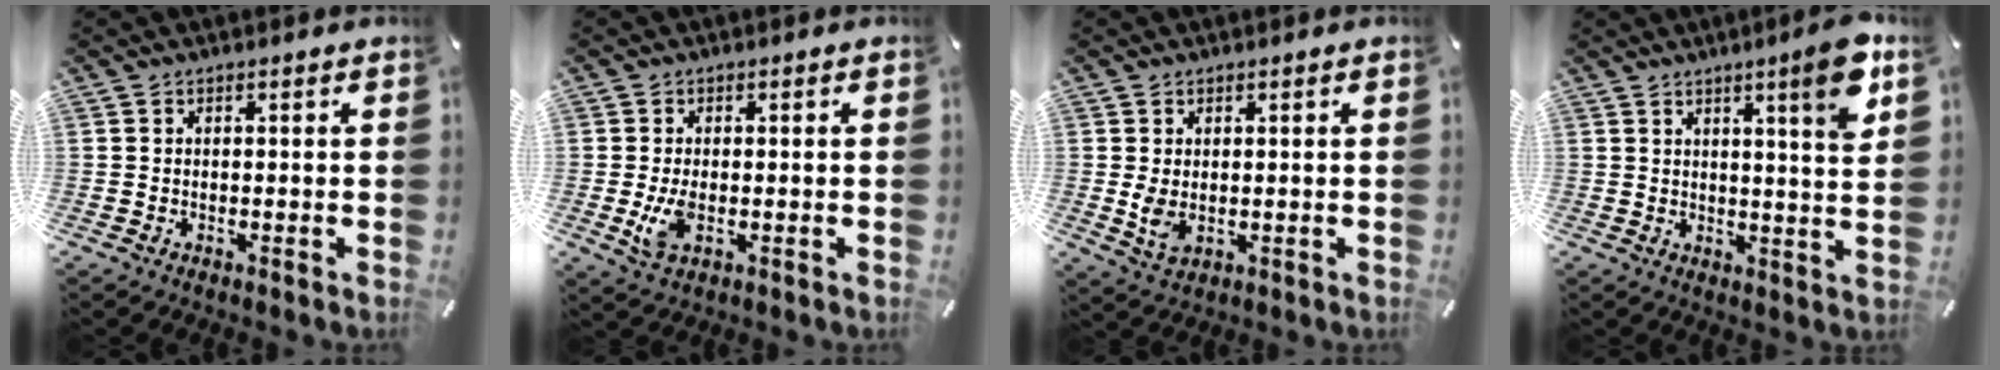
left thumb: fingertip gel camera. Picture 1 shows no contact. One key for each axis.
{"total": 4.8, "fx": -0.6, "fy": 3.0, "fz": 3.7, "tx": -0.073, "ty": -0.004, "tz": -0.012}
{"total": 4.1, "fx": 0.2, "fy": 2.7, "fz": 3.1, "tx": -0.069, "ty": -0.006, "tz": 0.000}
{"total": 9.7, "fx": 5.6, "fy": 0.5, "fz": 8.0, "tx": -0.115, "ty": -0.028, "tz": 0.081}